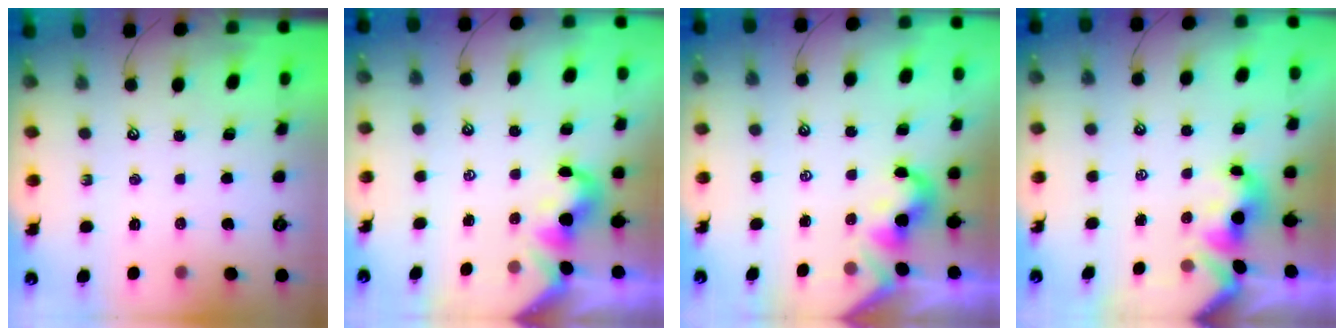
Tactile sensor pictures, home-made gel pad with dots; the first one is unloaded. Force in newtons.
{"total": 0.0}
{"total": 2.0, "press": 1.9, "slide": 0.5}
{"total": 1.6, "press": 1.4, "slide": 0.7}